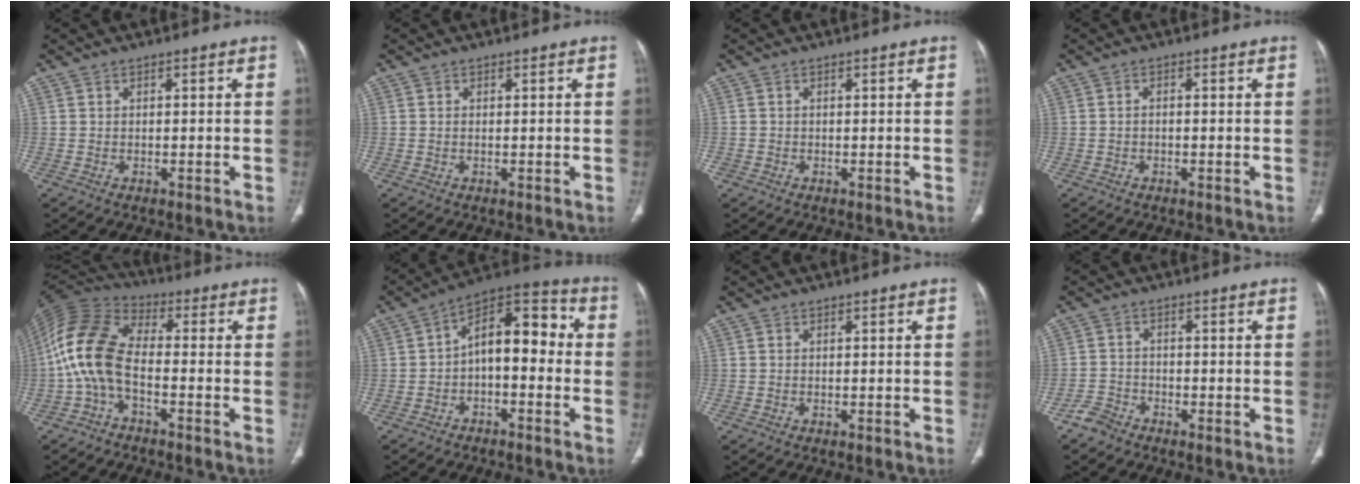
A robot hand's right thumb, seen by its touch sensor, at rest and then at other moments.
{"total": 0.0}
{"total": 0.8, "force": [-0.3, 0.7, 0.1], "torque": [-0.001, 0.004, -0.008]}
{"total": 0.9, "force": [-0.3, 0.5, 0.6], "torque": [-0.009, 0.005, -0.007]}
{"total": 12.8, "force": [-2.6, 6.9, 10.4], "torque": [-0.217, 0.043, -0.064]}
{"total": 12.8, "force": [-0.9, 7.0, 10.6], "torque": [-0.126, 0.054, -0.029]}
{"total": 0.0}
{"total": 2.8, "force": [-2.4, 1.4, 0.3], "torque": [0.001, 0.008, -0.052]}